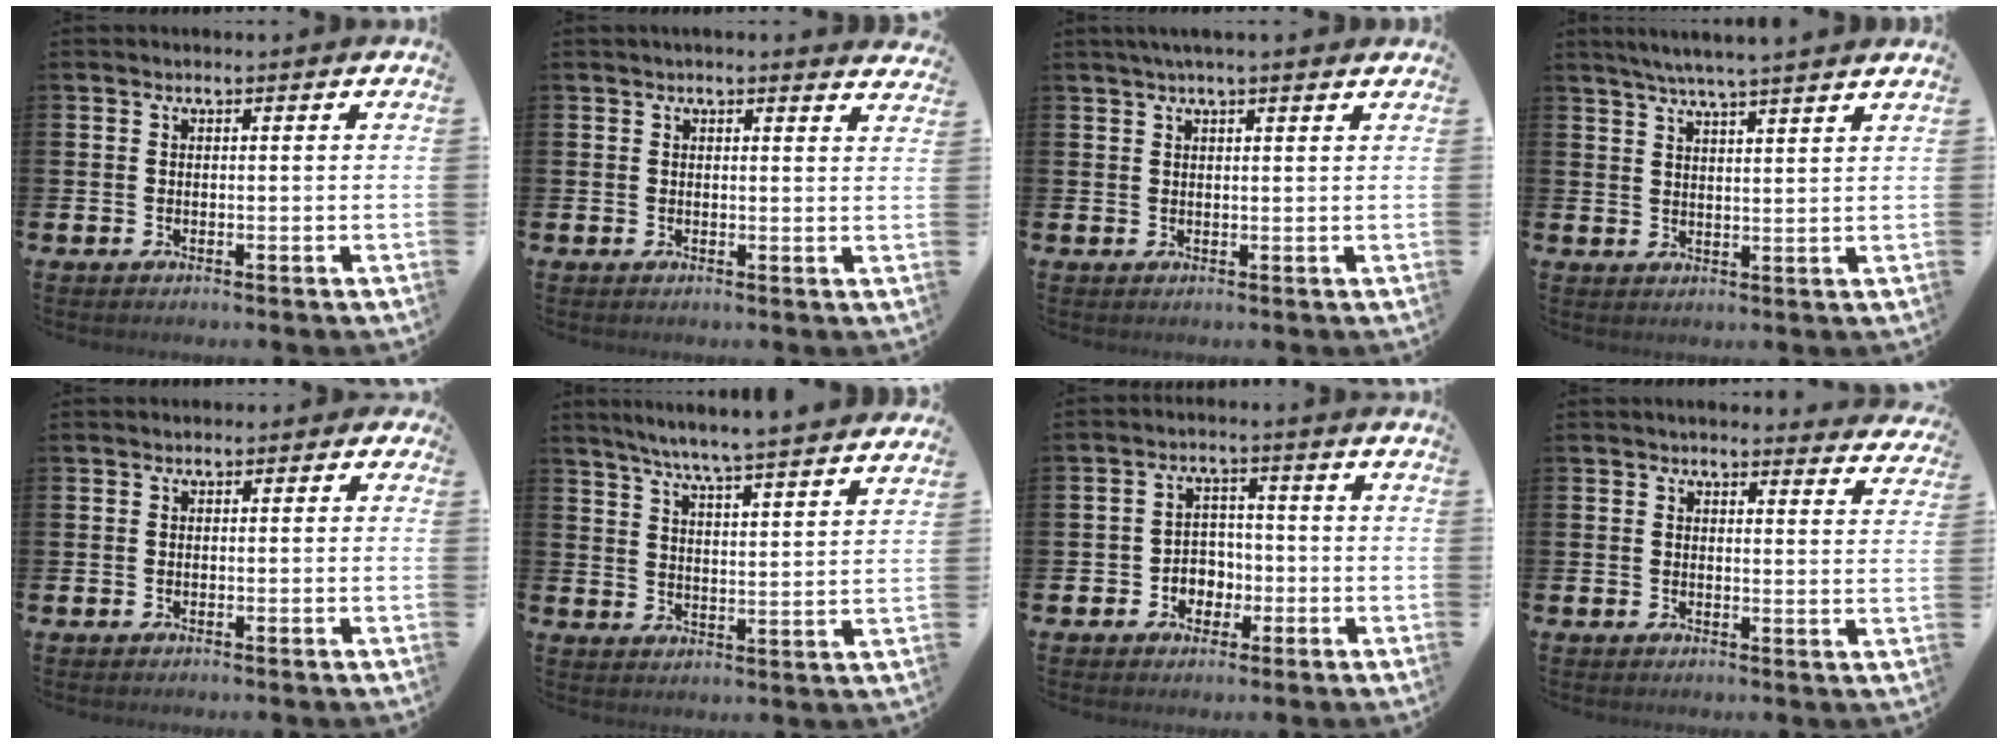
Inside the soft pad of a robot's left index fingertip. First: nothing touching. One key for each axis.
{"total": 1.7, "fx": 1.7, "fy": 0.0, "fz": 0.1, "tx": -0.003, "ty": -0.007, "tz": 0.030}
{"total": 2.4, "fx": 2.1, "fy": 0.0, "fz": 1.2, "tx": -0.023, "ty": -0.001, "tz": 0.037}
{"total": 4.9, "fx": 4.7, "fy": -0.8, "fz": 1.3, "tx": -0.044, "ty": -0.017, "tz": 0.084}
{"total": 0.8, "fx": -0.4, "fy": 0.6, "fz": 0.2, "tx": -0.011, "ty": 0.009, "tz": -0.010}
{"total": 6.8, "fx": 6.4, "fy": -0.5, "fz": 2.0, "tx": -0.054, "ty": -0.047, "tz": 0.110}
{"total": 3.5, "fx": -1.3, "fy": 3.2, "fz": 1.0, "tx": -0.026, "ty": 0.003, "tz": -0.032}
{"total": 3.2, "fx": 3.2, "fy": 0.4, "fz": 0.2, "tx": 0.001, "ty": -0.019, "tz": 0.056}